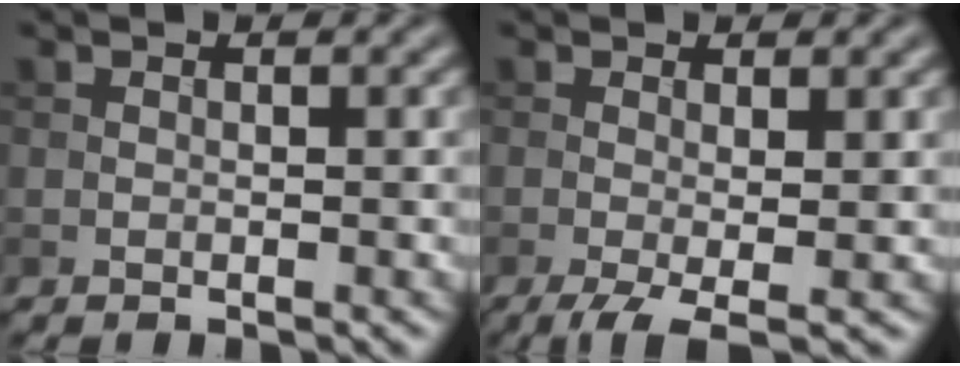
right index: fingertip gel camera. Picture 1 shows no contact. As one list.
[{"total": 3.1, "force": [-1.1, 0.6, 2.8], "torque": [-0.057, -0.008, -0.021]}]